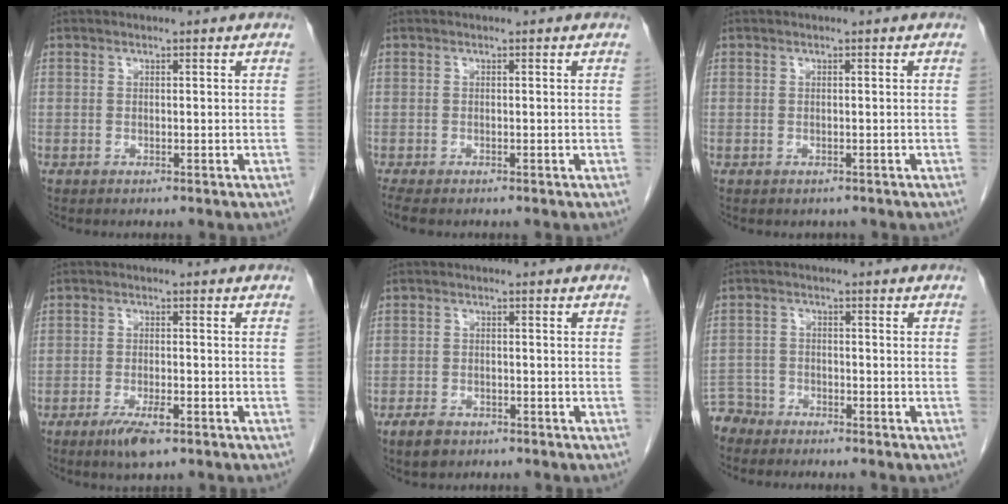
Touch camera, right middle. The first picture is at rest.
{"total": 2.7, "force": [-2.3, 0.5, 1.4], "torque": [-0.025, -0.008, -0.035]}
{"total": 0.0}
{"total": 4.3, "force": [-2.6, 1.0, 3.3], "torque": [-0.062, -0.005, -0.042]}
{"total": 3.1, "force": [-2.1, 1.7, 1.4], "torque": [-0.028, 0.001, -0.030]}
{"total": 4.3, "force": [-4.0, 1.3, -0.6], "torque": [0.016, -0.005, -0.081]}